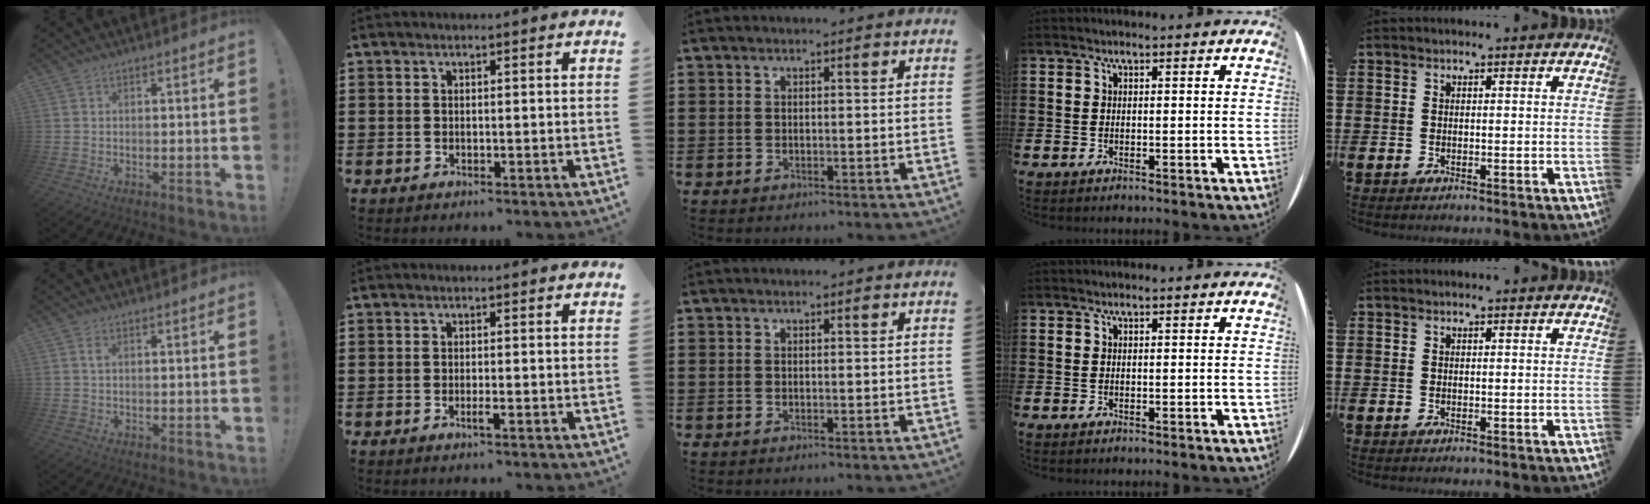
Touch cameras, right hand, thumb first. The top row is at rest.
{"thumb": {"total": 1.5, "force": [0.4, 0.6, 1.4], "torque": [-0.024, 0.002, 0.005]}, "index": {"total": 1.3, "force": [-0.7, 0.1, 1.1], "torque": [-0.028, -0.007, -0.014]}}